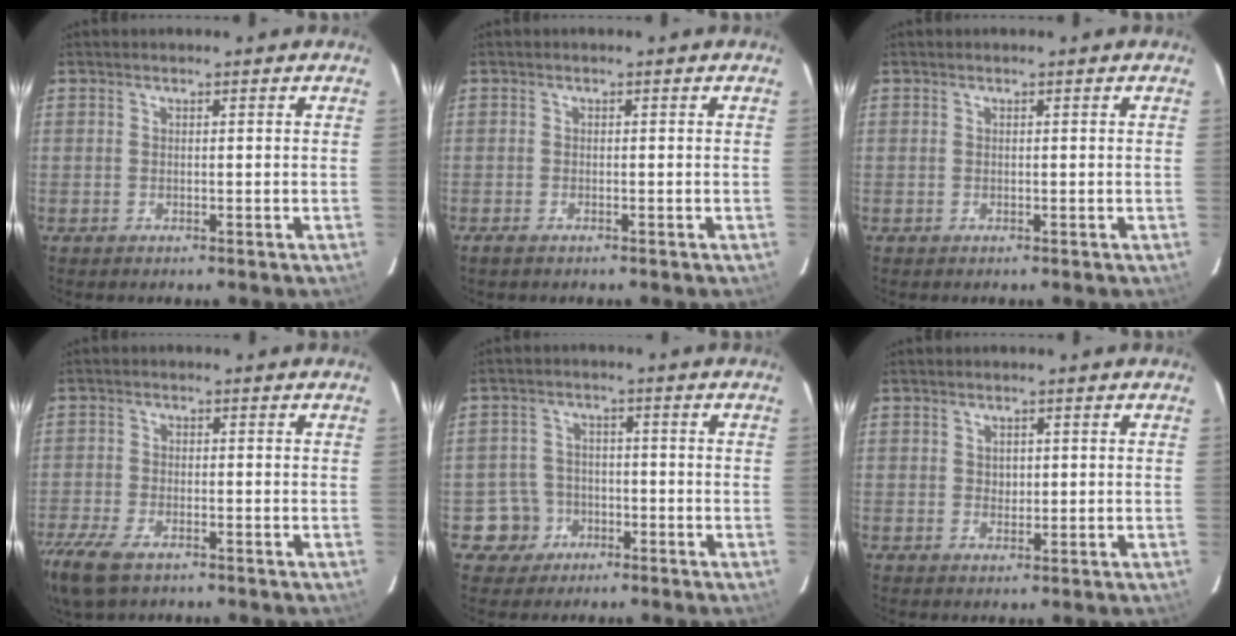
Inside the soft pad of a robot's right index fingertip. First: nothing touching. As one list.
[{"total": 1.4, "force": [-1.1, 0.4, 0.7], "torque": [-0.016, -0.004, -0.022]}, {"total": 0.0}, {"total": 11.4, "force": [-7.7, 4.7, 7.0], "torque": [-0.178, -0.043, -0.147]}, {"total": 5.4, "force": [-2.5, 4.8, 0.1], "torque": [-0.012, 0.021, -0.040]}, {"total": 1.6, "force": [0.5, 1.4, 0.5], "torque": [-0.004, 0.004, 0.009]}]